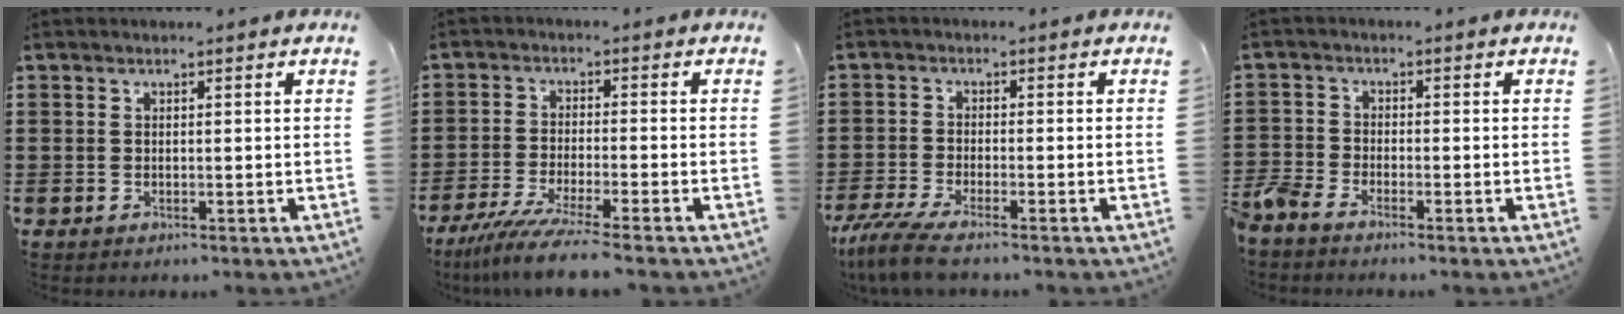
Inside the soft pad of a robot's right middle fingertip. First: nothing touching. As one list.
[{"total": 6.1, "force": [-5.2, -0.4, 3.3], "torque": [-0.072, -0.021, -0.099]}, {"total": 4.9, "force": [-4.2, 0.4, 2.6], "torque": [-0.079, -0.020, -0.088]}, {"total": 2.8, "force": [-2.6, 0.7, 0.7], "torque": [-0.044, -0.007, -0.062]}]